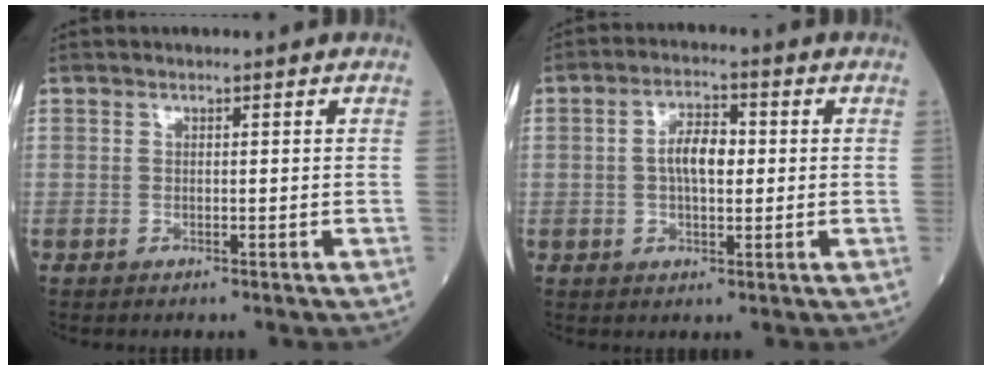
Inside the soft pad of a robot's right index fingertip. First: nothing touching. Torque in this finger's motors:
{"motor_torque": [0.10, 0.01, 0.13, 0.10]}